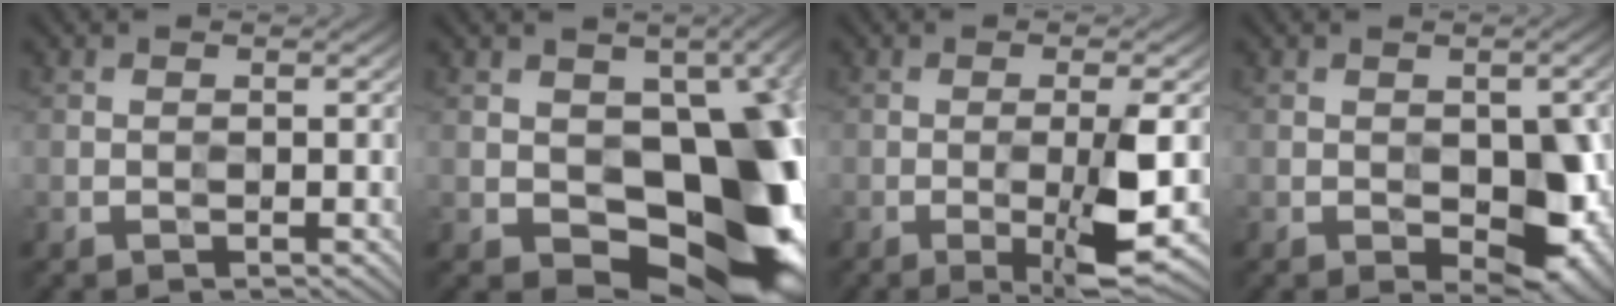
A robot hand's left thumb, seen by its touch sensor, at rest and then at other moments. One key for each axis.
{"total": 15.7, "fx": -2.7, "fy": 9.9, "fz": 11.8, "tx": -0.136, "ty": -0.017, "tz": -0.031}
{"total": 5.7, "fx": -1.8, "fy": 0.7, "fz": 5.4, "tx": -0.079, "ty": 0.006, "tz": -0.023}
{"total": 7.8, "fx": -2.4, "fy": 4.3, "fz": 6.0, "tx": -0.084, "ty": -0.010, "tz": -0.028}